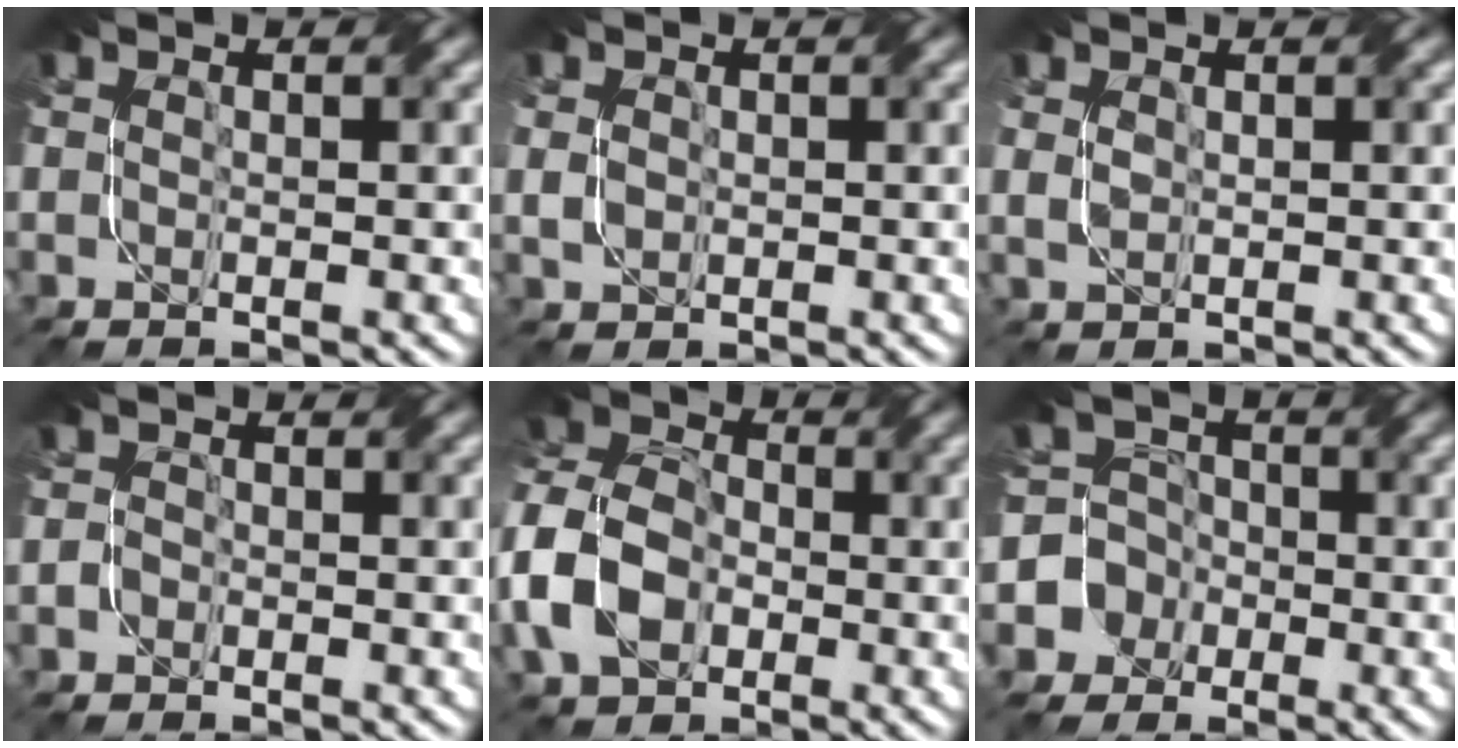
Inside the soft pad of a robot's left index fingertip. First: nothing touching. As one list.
[{"total": 1.3, "force": [-0.2, 0.9, 0.9], "torque": [-0.025, -0.001, -0.001]}, {"total": 0.7, "force": [0.0, 0.3, 0.6], "torque": [-0.018, 0.000, 0.005]}, {"total": 1.0, "force": [-0.7, 0.6, 0.3], "torque": [-0.001, 0.003, -0.019]}, {"total": 7.8, "force": [-2.9, 5.4, 4.9], "torque": [-0.109, 0.009, -0.074]}, {"total": 7.1, "force": [-2.8, 6.5, 0.6], "torque": [-0.015, 0.016, -0.080]}]